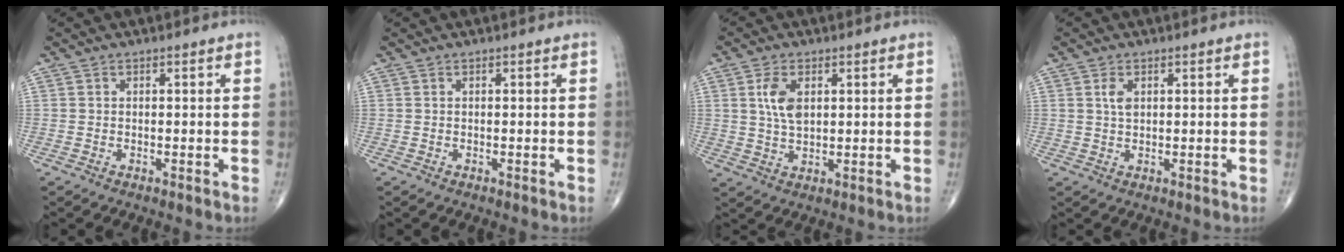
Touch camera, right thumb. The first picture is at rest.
{"total": 0.0}
{"total": 5.9, "force": [1.7, 3.3, 4.6], "torque": [-0.089, -0.007, 0.033]}
{"total": 2.3, "force": [0.8, 1.4, 1.7], "torque": [-0.031, -0.001, 0.016]}